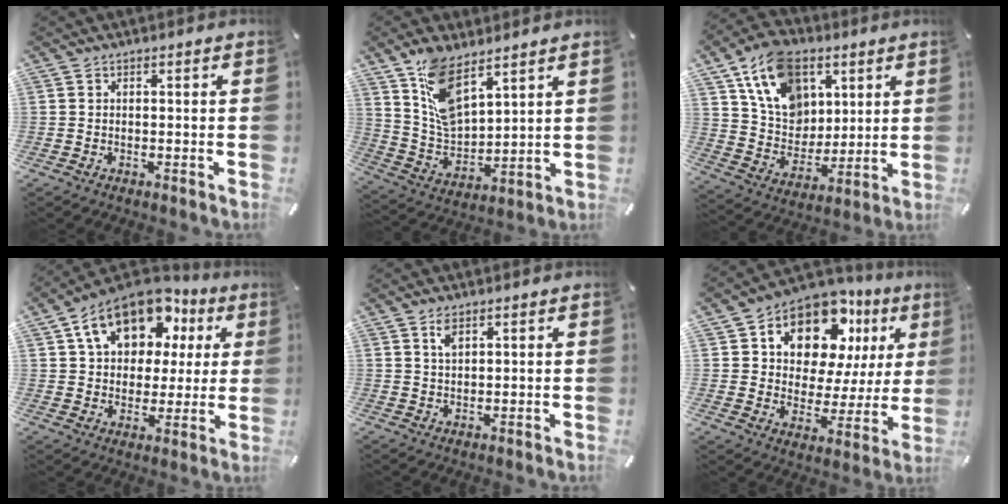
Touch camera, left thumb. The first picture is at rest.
{"total": 12.0, "force": [8.1, 5.7, 6.9], "torque": [-0.152, -0.037, 0.155]}
{"total": 16.6, "force": [7.9, 12.3, 7.9], "torque": [-0.152, -0.027, 0.155]}
{"total": 15.9, "force": [7.5, 11.0, 8.6], "torque": [-0.145, -0.023, 0.139]}
{"total": 2.8, "force": [1.6, 1.3, 1.9], "torque": [-0.034, -0.003, 0.028]}
{"total": 13.6, "force": [8.2, 8.6, 6.7], "torque": [-0.112, -0.059, 0.145]}